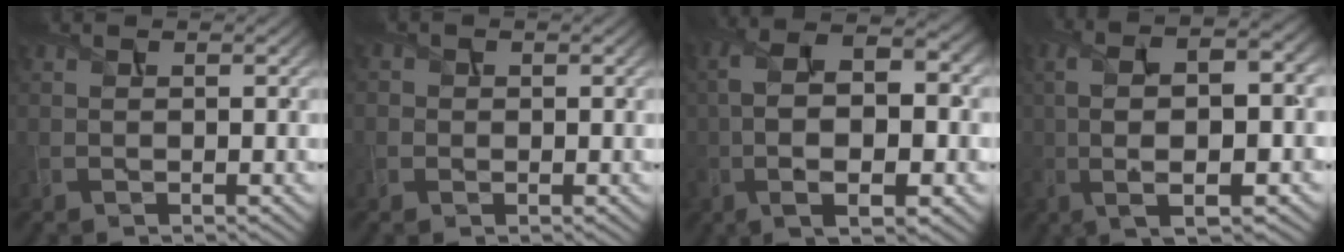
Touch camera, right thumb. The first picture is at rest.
{"total": 1.7, "force": [0.0, 1.7, 0.3], "torque": [-0.005, 0.000, -0.007]}
{"total": 11.4, "force": [-1.1, 5.1, 10.1], "torque": [-0.211, 0.000, -0.018]}
{"total": 10.4, "force": [-0.3, 3.5, 9.8], "torque": [-0.189, 0.000, -0.003]}